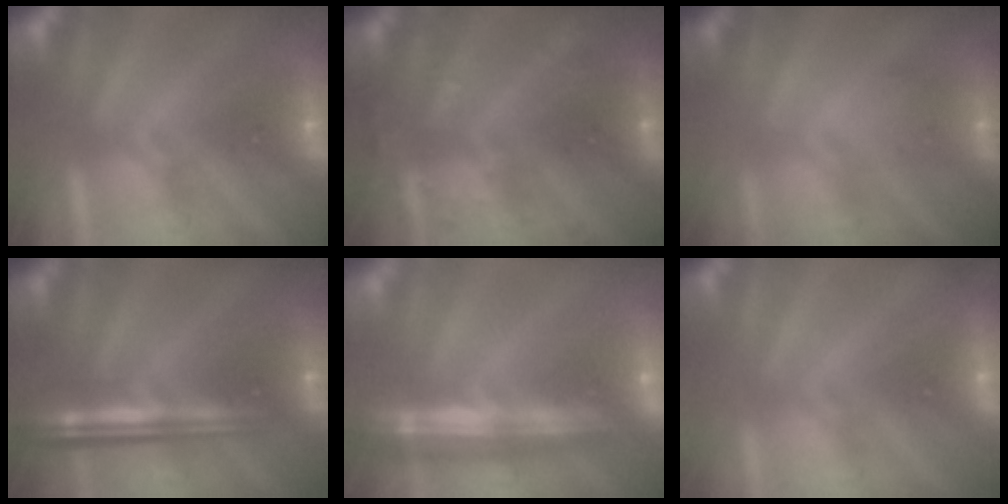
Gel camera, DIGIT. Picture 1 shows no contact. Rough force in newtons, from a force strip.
{"total": 2.9}
{"total": 2.0}
{"total": 9.3}
{"total": 7.5}
{"total": 2.1}